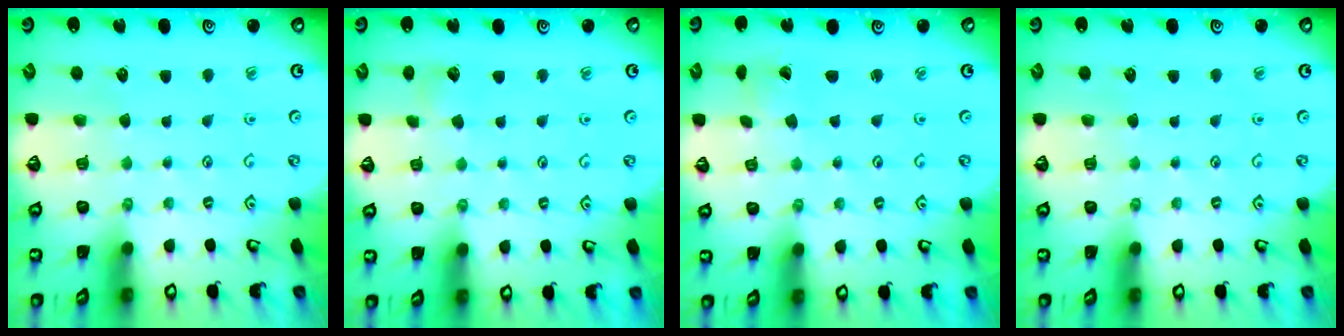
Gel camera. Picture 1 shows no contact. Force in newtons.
{"total": 4.3, "press": 4.3, "slide": 0.4}
{"total": 1.3, "press": 1.2, "slide": 0.4}
{"total": 0.0}